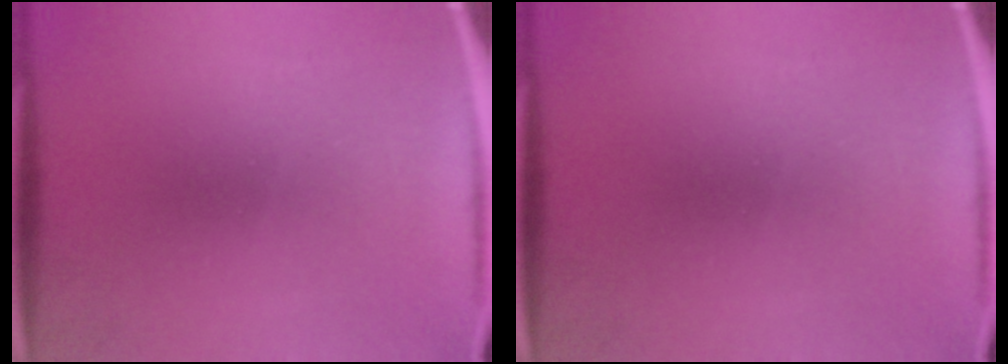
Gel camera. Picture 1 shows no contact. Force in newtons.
{"total": 0.0}